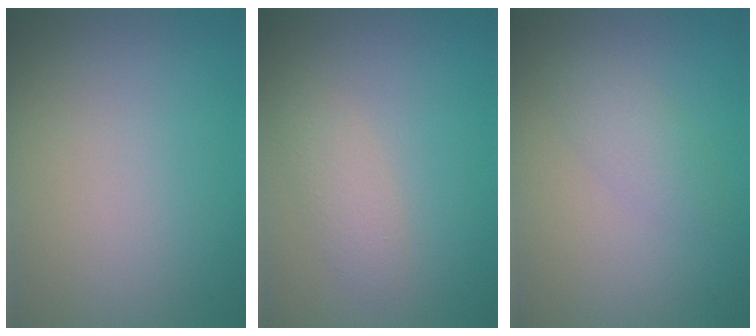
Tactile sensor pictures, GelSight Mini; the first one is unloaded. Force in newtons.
{"total": 1.9, "press": 1.9, "slide": 0.0}
{"total": 1.9, "press": 1.9, "slide": 0.2}